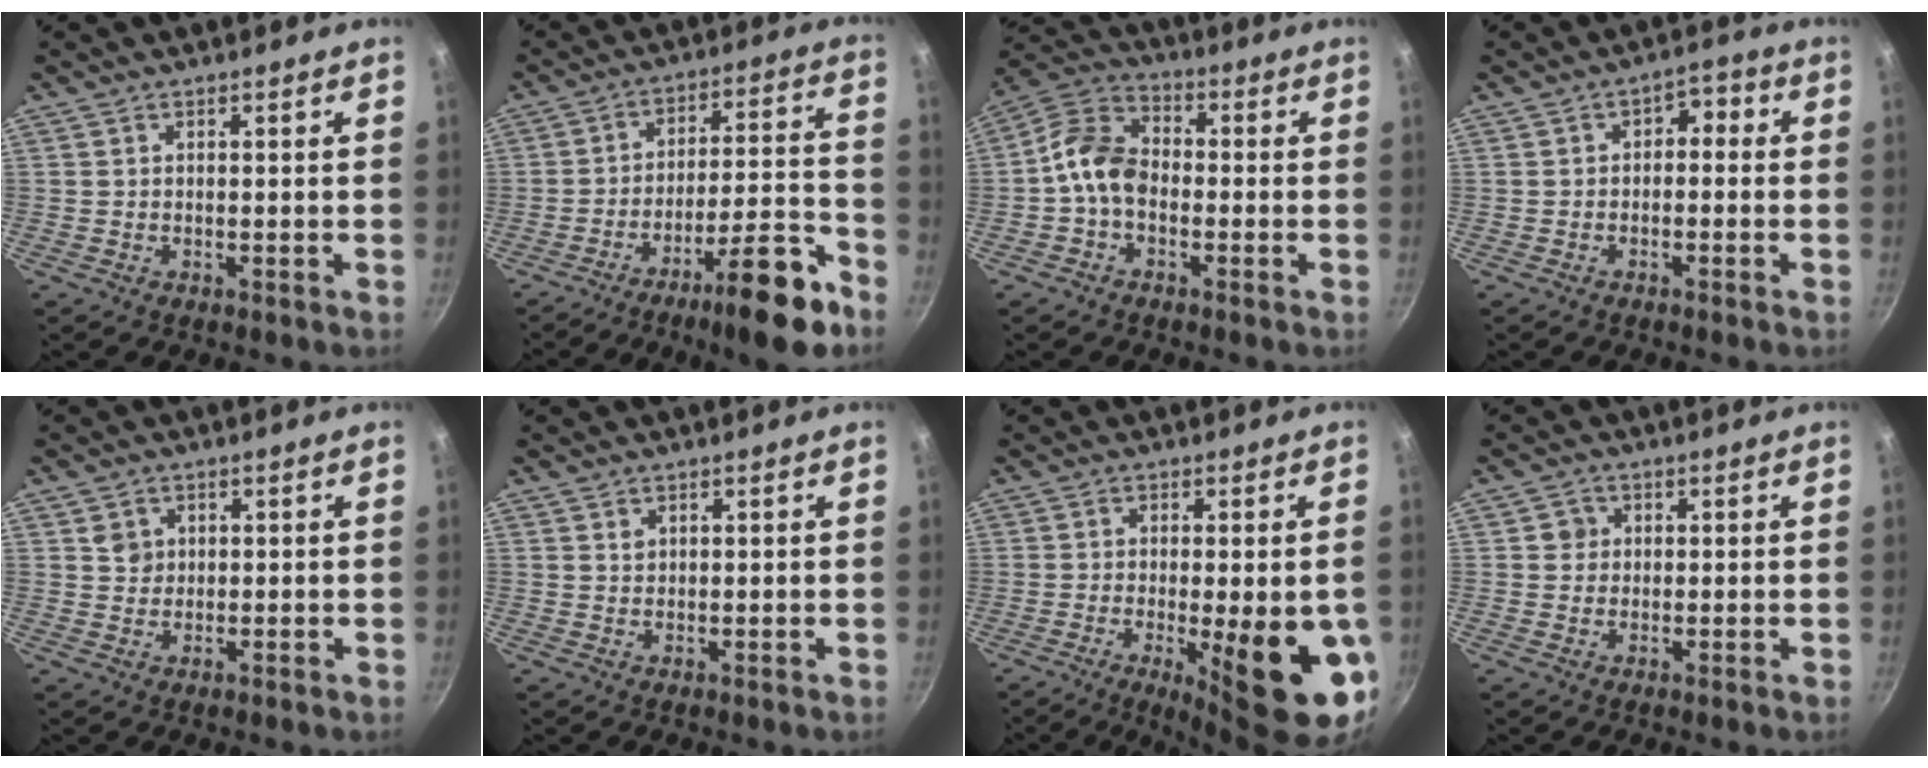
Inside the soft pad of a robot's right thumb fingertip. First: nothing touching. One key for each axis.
{"total": 15.5, "fx": -9.8, "fy": 3.1, "fz": 11.5, "tx": -0.160, "ty": 0.076, "tz": -0.149}
{"total": 9.0, "fx": -1.8, "fy": 6.4, "fz": 6.0, "tx": -0.100, "ty": 0.033, "tz": -0.056}
{"total": 3.5, "fx": -0.3, "fy": 2.4, "fz": 2.5, "tx": -0.009, "ty": 0.016, "tz": -0.011}
{"total": 2.3, "fx": 0.7, "fy": 2.1, "fz": 0.7, "tx": -0.001, "ty": 0.001, "tz": 0.010}
{"total": 1.1, "fx": 0.7, "fy": 0.8, "fz": 0.4, "tx": -0.006, "ty": 0.001, "tz": 0.013}
{"total": 16.4, "fx": -4.2, "fy": 4.4, "fz": 15.2, "tx": -0.183, "ty": -0.006, "tz": -0.045}
{"total": 2.5, "fx": 0.4, "fy": 2.4, "fz": 0.5, "tx": 0.004, "ty": 0.004, "tz": 0.003}